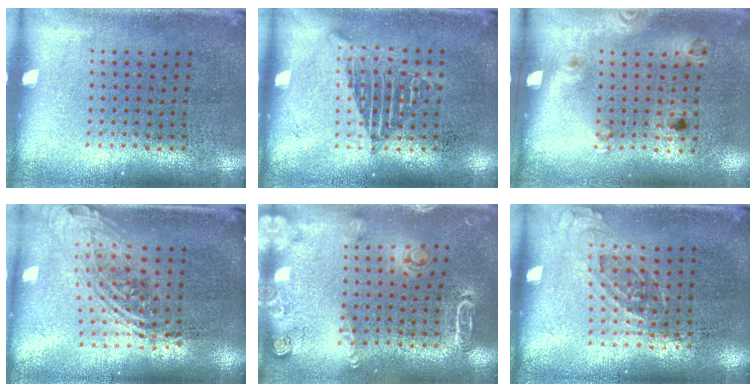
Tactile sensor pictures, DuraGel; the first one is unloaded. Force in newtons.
{"total": 1.3, "press": 1.3, "slide": 0.1}
{"total": 1.3, "press": 0.8, "slide": 1.0}
{"total": 2.1, "press": 1.5, "slide": 1.4}
{"total": 1.8, "press": 1.8, "slide": 0.3}
{"total": 0.8, "press": 0.8, "slide": 0.3}